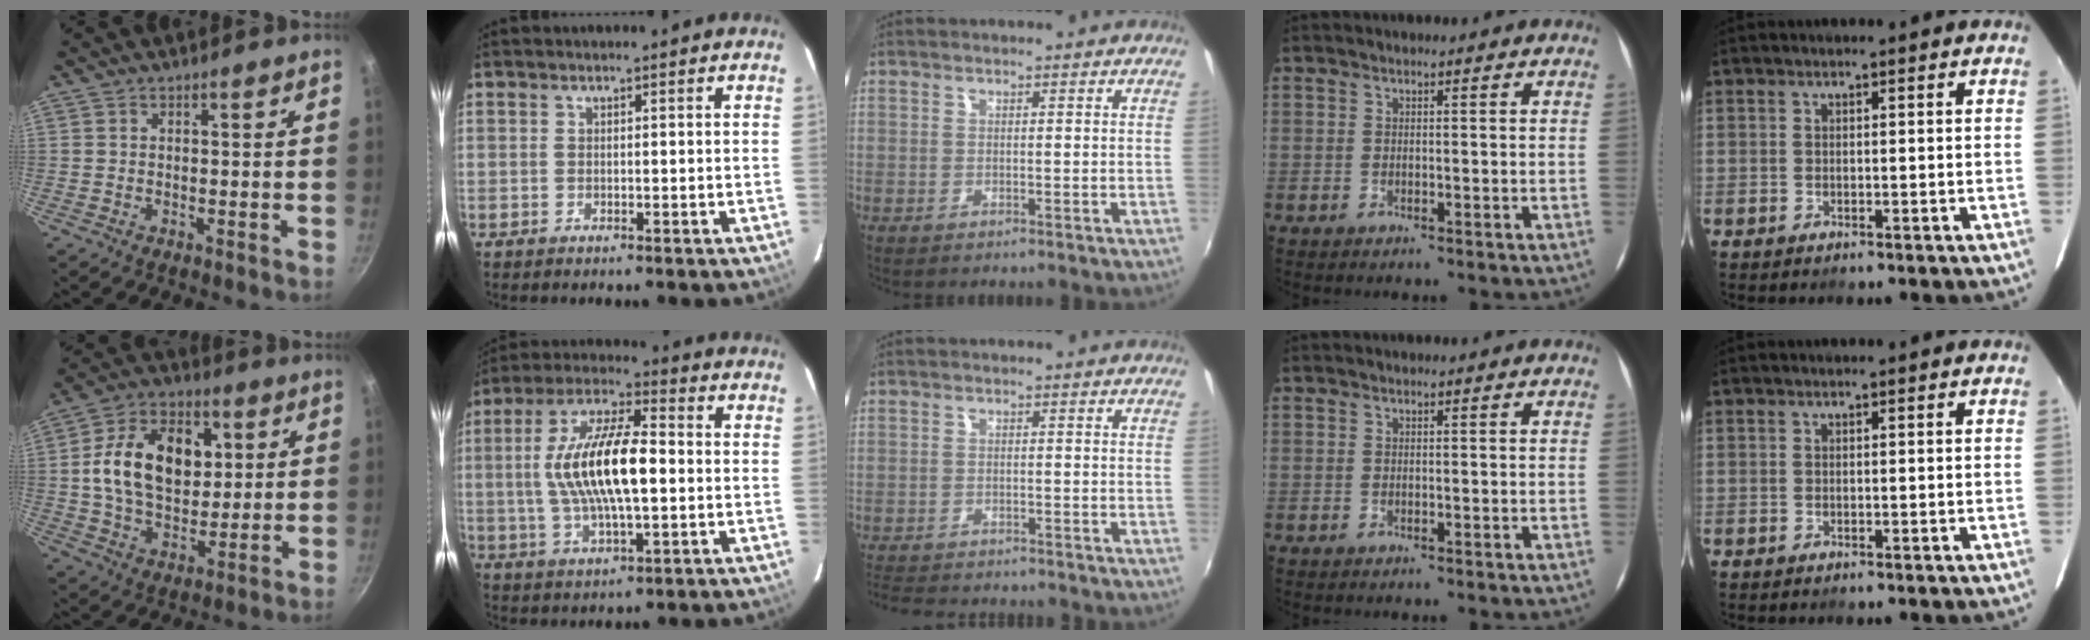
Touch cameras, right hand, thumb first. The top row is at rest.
{"thumb": {"total": 18.2, "force": [3.2, 12.4, 13.0], "torque": [-0.186, 0.008, 0.046]}, "index": {"total": 16.0, "force": [-0.1, 5.1, 15.2], "torque": [-0.295, 0.011, -0.003]}, "middle": {"total": 7.4, "force": [-6.8, 1.7, 2.2], "torque": [-0.065, -0.014, -0.108]}}